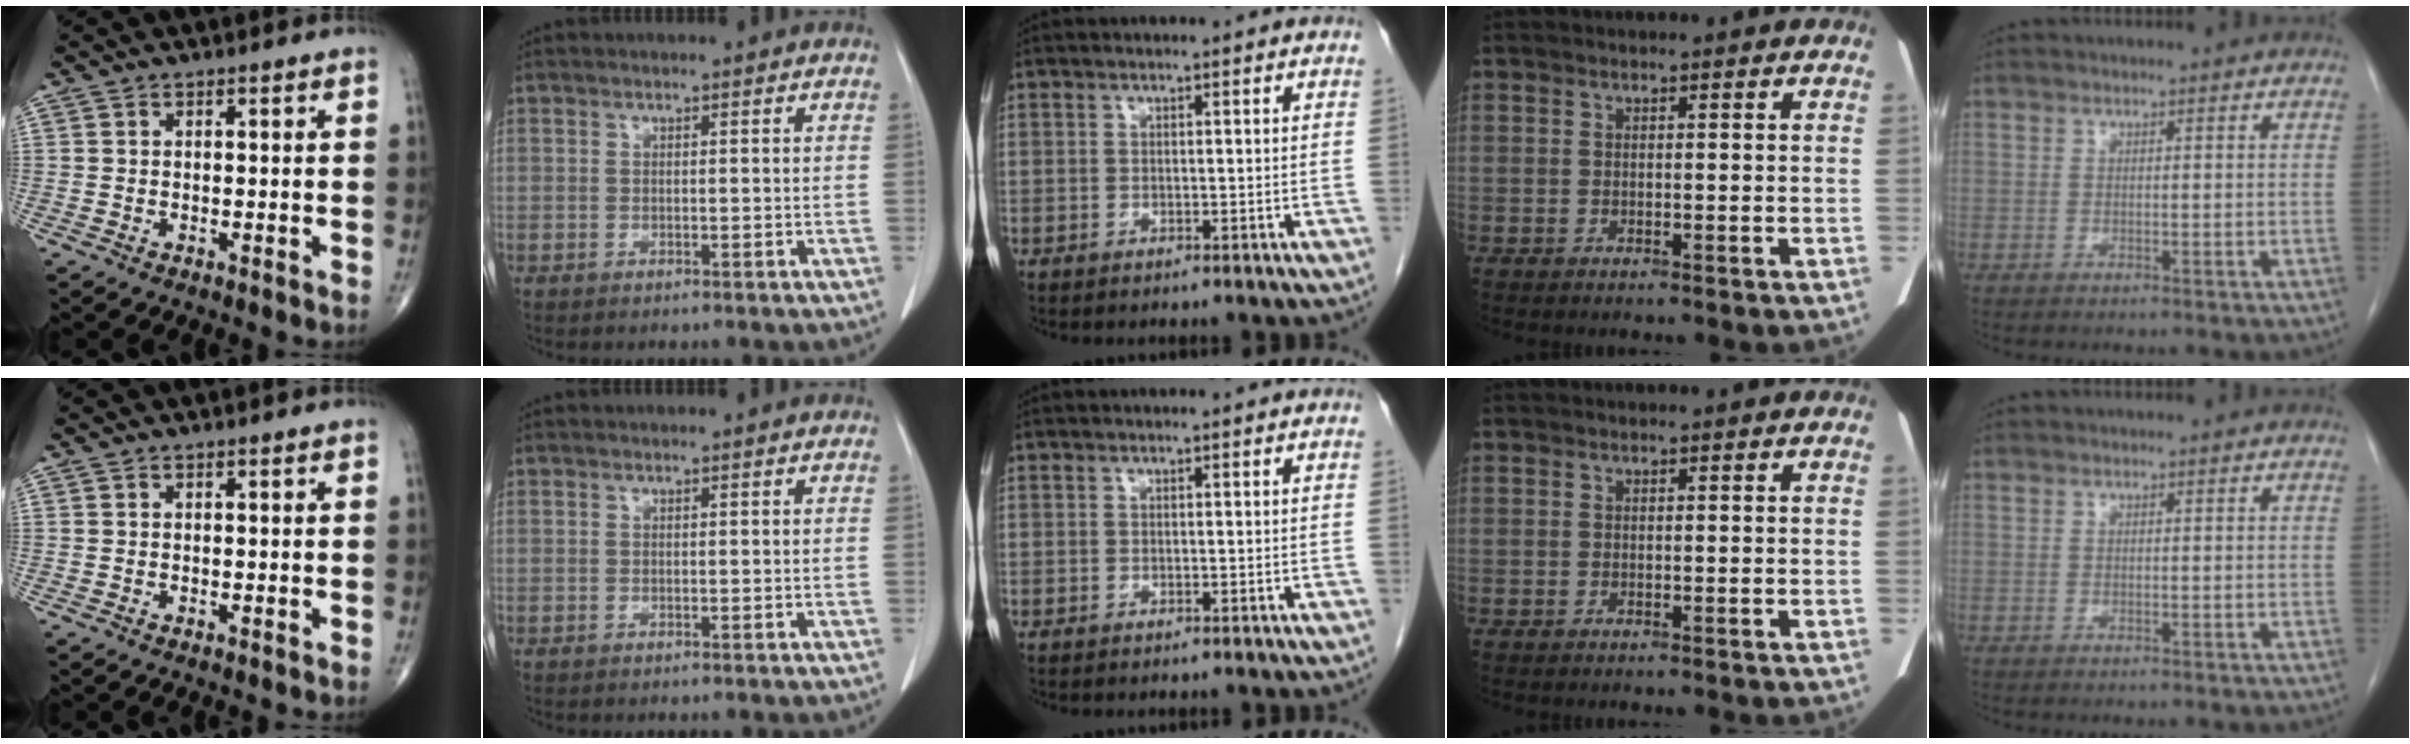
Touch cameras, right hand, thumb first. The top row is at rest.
{}